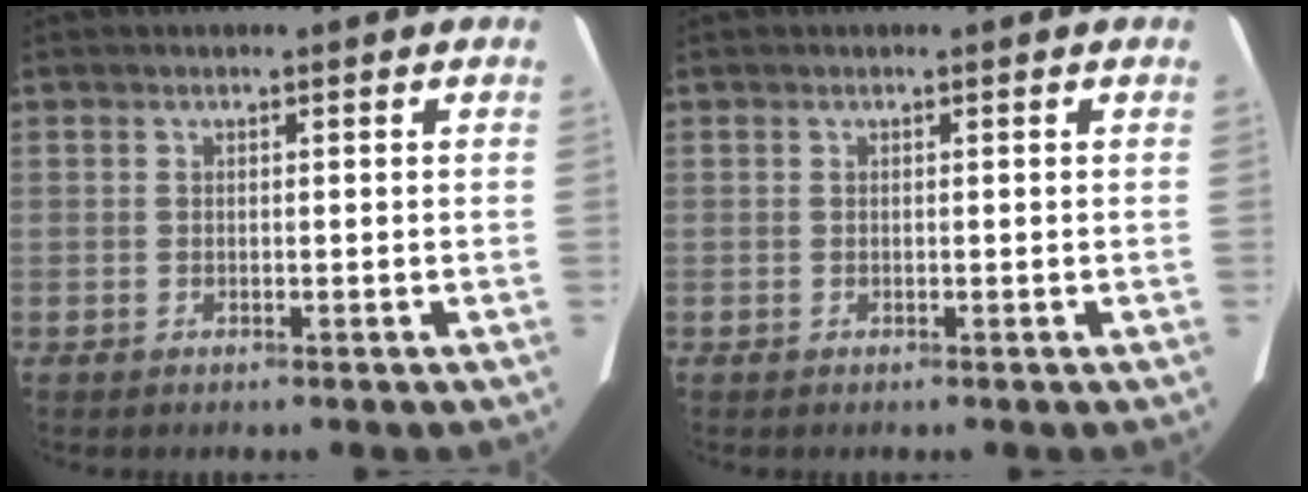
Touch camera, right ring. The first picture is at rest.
{"total": 0.0}